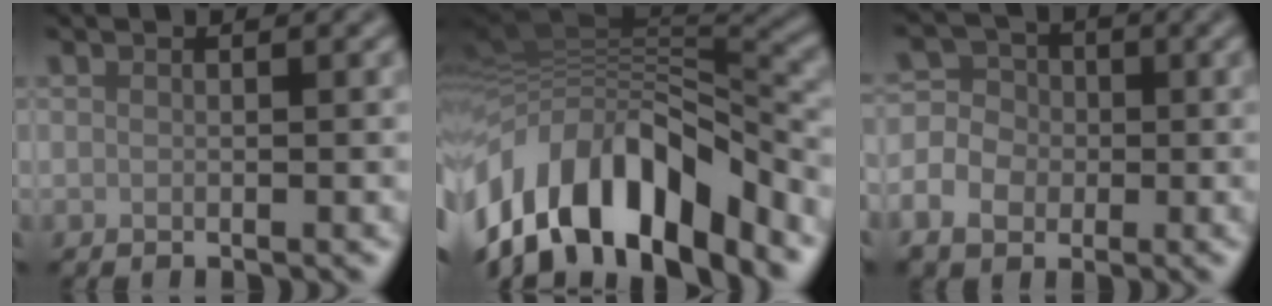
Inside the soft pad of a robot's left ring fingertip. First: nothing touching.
{"total": 14.4, "force": [-5.9, 7.1, 11.0], "torque": [-0.199, 0.021, -0.109]}
{"total": 5.1, "force": [-1.5, 4.3, 2.2], "torque": [-0.030, 0.005, -0.039]}